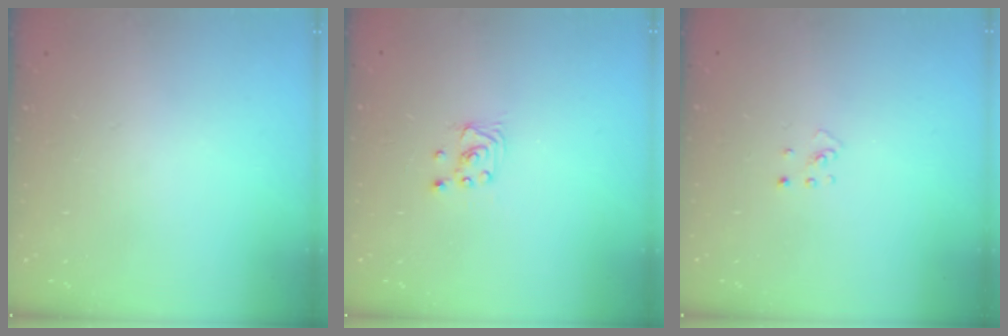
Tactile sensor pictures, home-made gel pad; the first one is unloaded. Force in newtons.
{"total": 1.7, "press": 1.6, "slide": 0.1}
{"total": 2.0, "press": 2.0, "slide": 0.3}